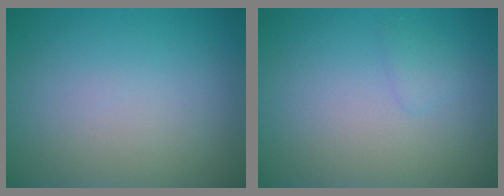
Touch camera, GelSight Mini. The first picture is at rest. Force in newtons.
{"total": 0.8, "press": 0.8, "slide": 0.0}